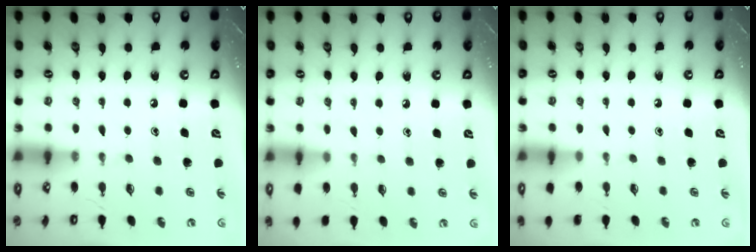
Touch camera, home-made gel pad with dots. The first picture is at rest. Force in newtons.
{"total": 5.2, "press": 5.2, "slide": 0.7}
{"total": 0.0}